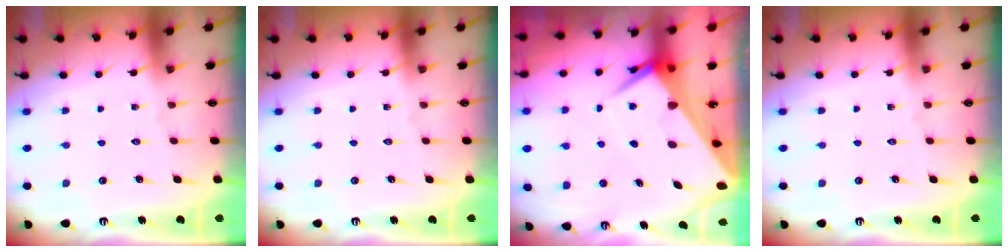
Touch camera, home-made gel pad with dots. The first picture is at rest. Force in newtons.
{"total": 0.0}
{"total": 9.3, "press": 9.3, "slide": 0.6}
{"total": 0.0}